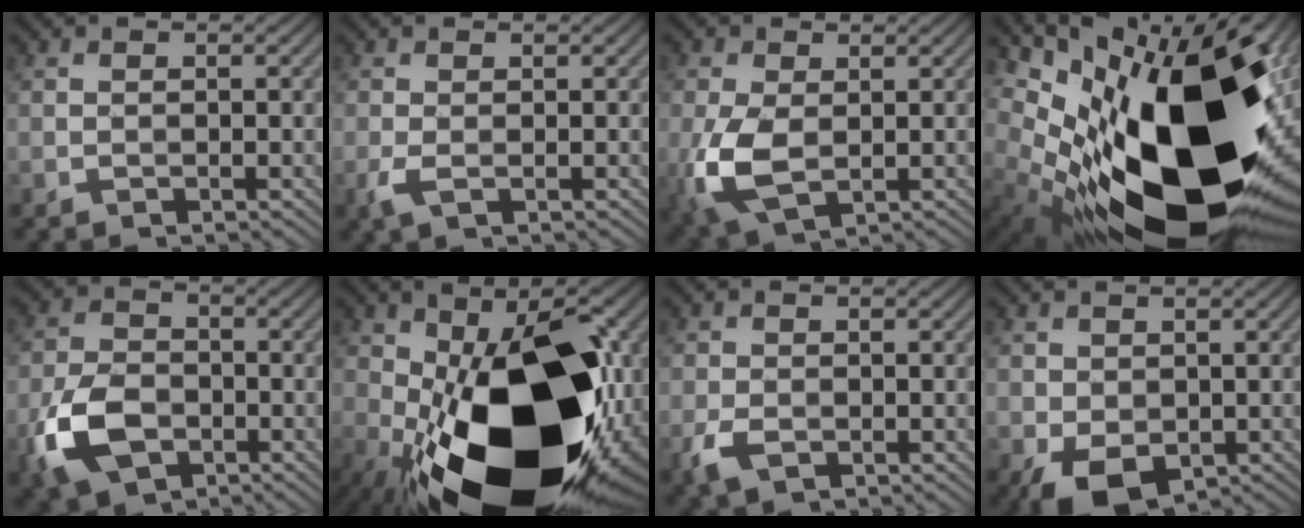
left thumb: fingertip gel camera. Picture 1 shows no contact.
{"total": 2.4, "force": [-0.1, 1.6, 1.8], "torque": [-0.049, 0.001, -0.008]}
{"total": 8.7, "force": [-0.3, 5.9, 6.4], "torque": [-0.183, -0.006, -0.008]}
{"total": 23.2, "force": [-1.0, 13.3, 19.0], "torque": [-0.354, -0.071, 0.008]}
{"total": 9.1, "force": [-3.9, 6.1, 5.5], "torque": [-0.137, -0.012, -0.087]}
{"total": 23.6, "force": [-6.6, 12.4, 18.9], "torque": [-0.309, -0.039, -0.079]}
{"total": 3.4, "force": [-1.3, 2.4, 2.1], "torque": [-0.058, -0.005, -0.032]}
{"total": 5.0, "force": [-1.1, 3.7, 3.2], "torque": [-0.074, -0.007, -0.024]}